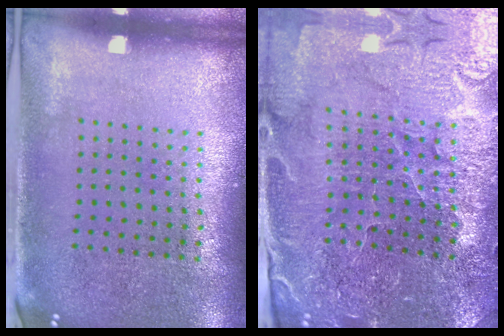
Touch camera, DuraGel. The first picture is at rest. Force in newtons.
{"total": 3.3, "press": 3.3, "slide": 0.2}